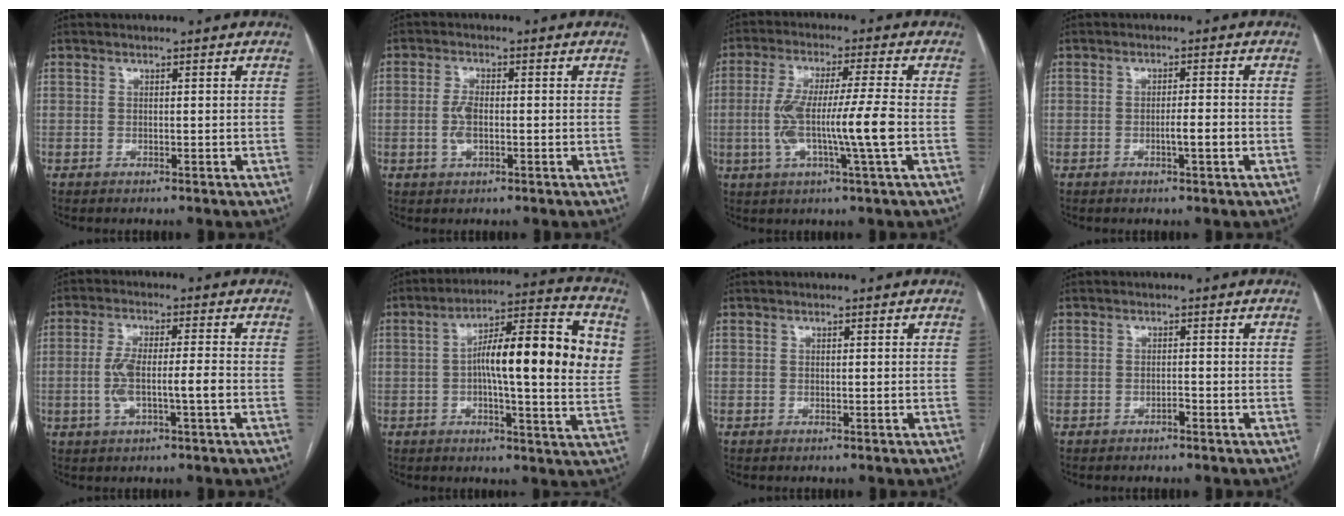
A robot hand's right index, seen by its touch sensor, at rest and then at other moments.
{"total": 3.4, "force": [-0.5, 1.5, 3.1], "torque": [-0.071, 0.003, -0.009]}
{"total": 10.9, "force": [-1.6, -0.3, 10.8], "torque": [-0.211, 0.004, -0.032]}
{"total": 2.8, "force": [-0.9, 0.1, 2.7], "torque": [-0.043, 0.000, -0.014]}
{"total": 6.7, "force": [-1.2, 1.1, 6.5], "torque": [-0.136, 0.015, -0.020]}
{"total": 18.6, "force": [2.4, 3.5, 18.1], "torque": [-0.272, 0.034, 0.027]}
{"total": 0.0}
{"total": 0.7, "force": [-0.5, 0.2, 0.4], "torque": [-0.008, 0.003, -0.008]}